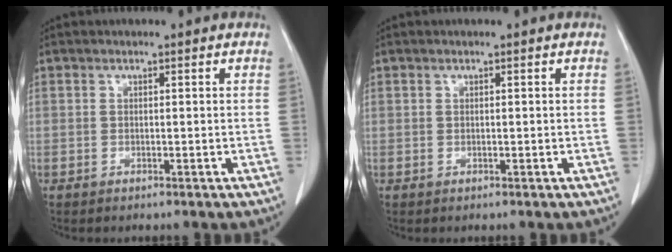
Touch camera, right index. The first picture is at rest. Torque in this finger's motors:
{"motor_torque": [0.00, 0.00, 0.00, 0.00]}